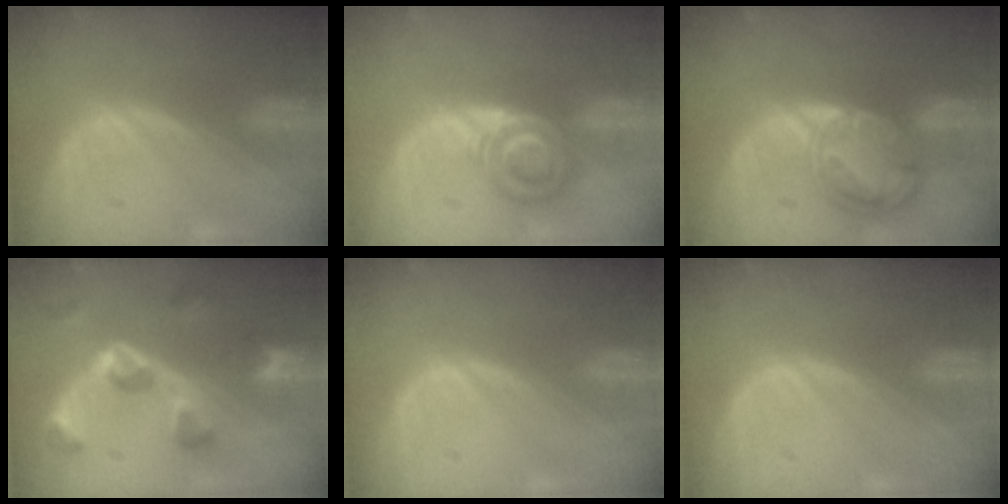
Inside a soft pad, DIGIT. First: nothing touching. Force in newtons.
{"total": 5.7, "press": 5.6, "slide": 1.0}
{"total": 8.7, "press": 7.5, "slide": 4.6}
{"total": 7.3, "press": 7.1, "slide": 1.7}
{"total": 0.0}
{"total": 0.0}